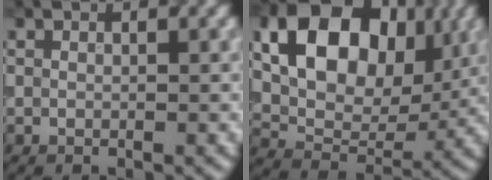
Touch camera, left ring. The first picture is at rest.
{"total": 11.7, "force": [3.7, 7.9, 7.8], "torque": [-0.131, -0.002, 0.060]}